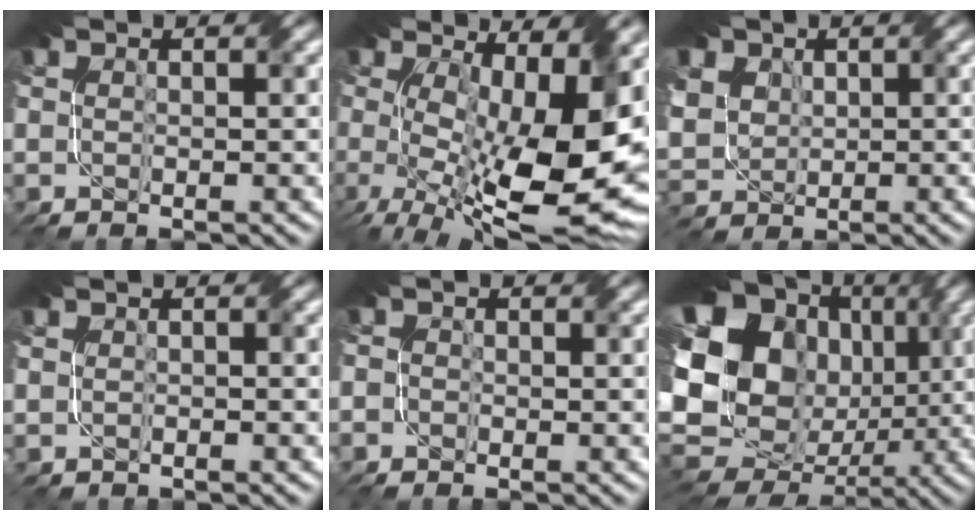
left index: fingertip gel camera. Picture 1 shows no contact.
{"total": 14.8, "force": [-0.6, 6.5, 13.3], "torque": [-0.206, -0.026, -0.001]}
{"total": 8.2, "force": [3.5, 6.7, 3.4], "torque": [-0.105, 0.024, 0.065]}
{"total": 0.9, "force": [-0.2, 0.1, -0.8], "torque": [0.012, 0.000, -0.001]}
{"total": 1.7, "force": [-0.8, 1.5, 0.4], "torque": [-0.013, -0.006, -0.006]}
{"total": 18.2, "force": [0.7, 15.1, 10.1], "torque": [-0.209, 0.001, 0.029]}